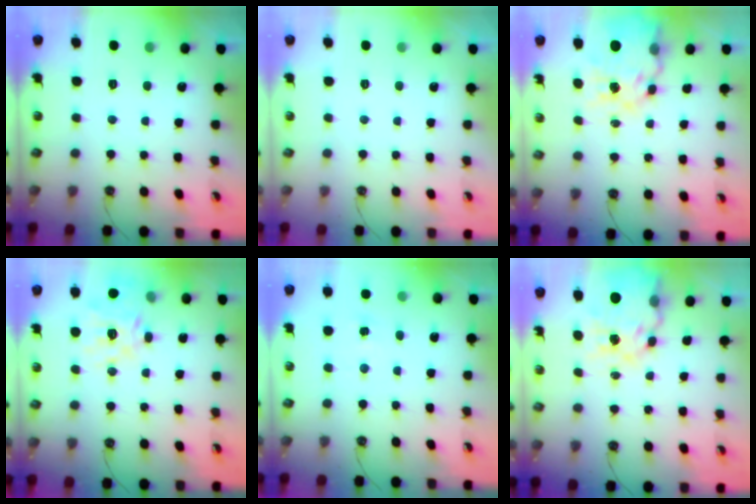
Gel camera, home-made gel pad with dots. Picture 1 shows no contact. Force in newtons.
{"total": 0.0}
{"total": 17.0, "press": 16.9, "slide": 1.8}
{"total": 17.4, "press": 17.3, "slide": 1.5}
{"total": 4.0, "press": 4.0, "slide": 0.4}
{"total": 17.0, "press": 16.9, "slide": 1.8}